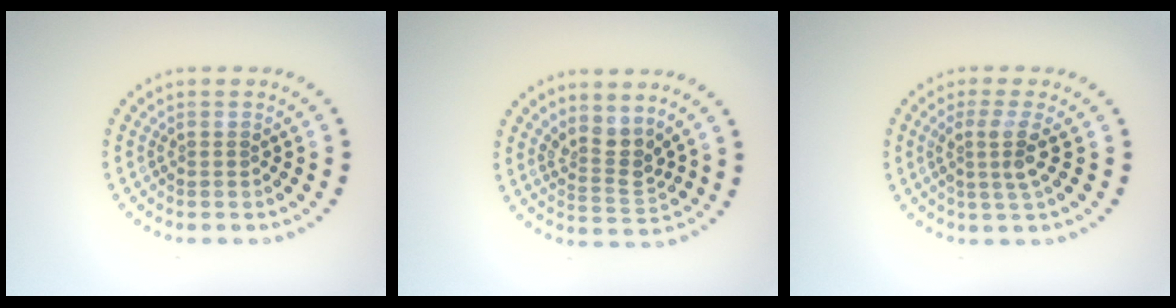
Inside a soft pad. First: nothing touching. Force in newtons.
{"total": 2.8, "press": 2.0, "slide": 1.9}
{"total": 2.7, "press": 2.0, "slide": 1.8}